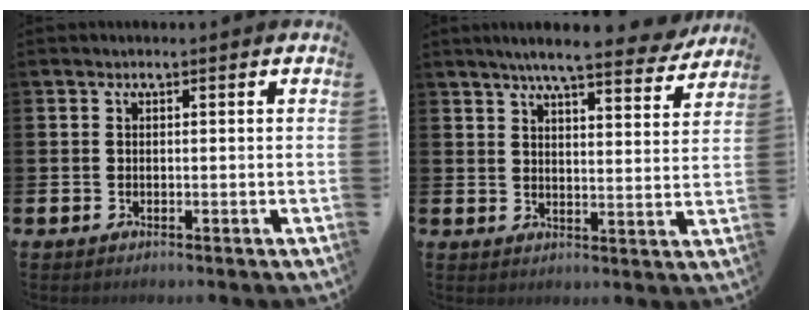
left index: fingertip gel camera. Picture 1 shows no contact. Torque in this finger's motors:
{"motor_torque": [0.94, -1.20, 0.82, 0.13]}